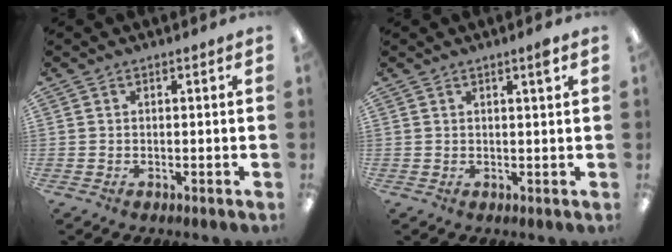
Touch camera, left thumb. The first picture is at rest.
{"total": 2.2, "force": [1.4, 0.0, 1.7], "torque": [-0.029, -0.003, 0.021]}